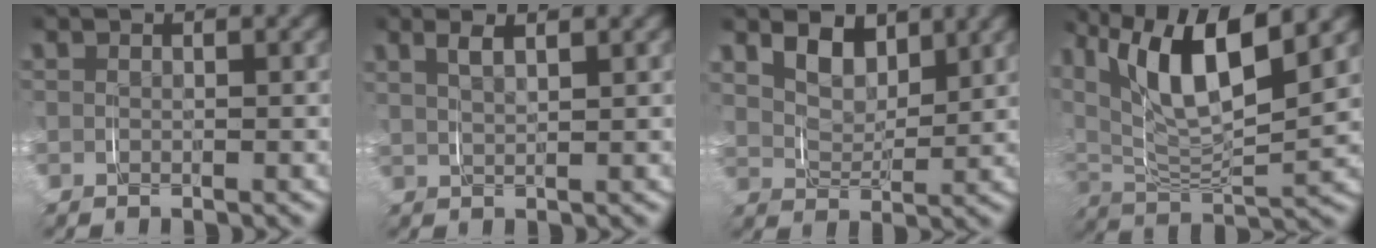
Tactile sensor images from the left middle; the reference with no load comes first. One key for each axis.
{"total": 2.0, "fx": 1.4, "fy": 0.4, "fz": 1.4, "tx": -0.026, "ty": 0.002, "tz": 0.028}
{"total": 4.6, "fx": 2.6, "fy": 2.8, "fz": 2.5, "tx": -0.051, "ty": 0.001, "tz": 0.044}
{"total": 9.8, "fx": 4.4, "fy": 4.6, "fz": 7.4, "tx": -0.142, "ty": 0.010, "tz": 0.068}